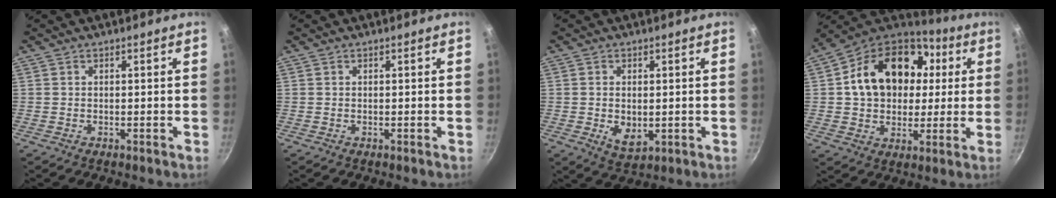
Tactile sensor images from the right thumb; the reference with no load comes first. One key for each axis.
{"total": 0.0}
{"total": 5.5, "fx": -0.4, "fy": 3.5, "fz": 4.2, "tx": -0.065, "ty": -0.014, "tz": 0.001}
{"total": 22.4, "fx": 4.3, "fy": 16.8, "fz": 14.2, "tx": -0.224, "ty": 0.031, "tz": 0.067}